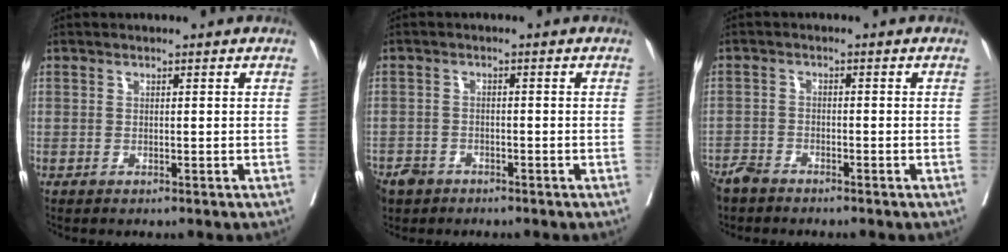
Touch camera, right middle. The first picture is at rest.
{"total": 4.8, "force": [-3.6, 3.1, 1.0], "torque": [-0.021, 0.001, -0.062]}
{"total": 3.7, "force": [-3.4, 1.2, 0.9], "torque": [-0.018, -0.005, -0.066]}